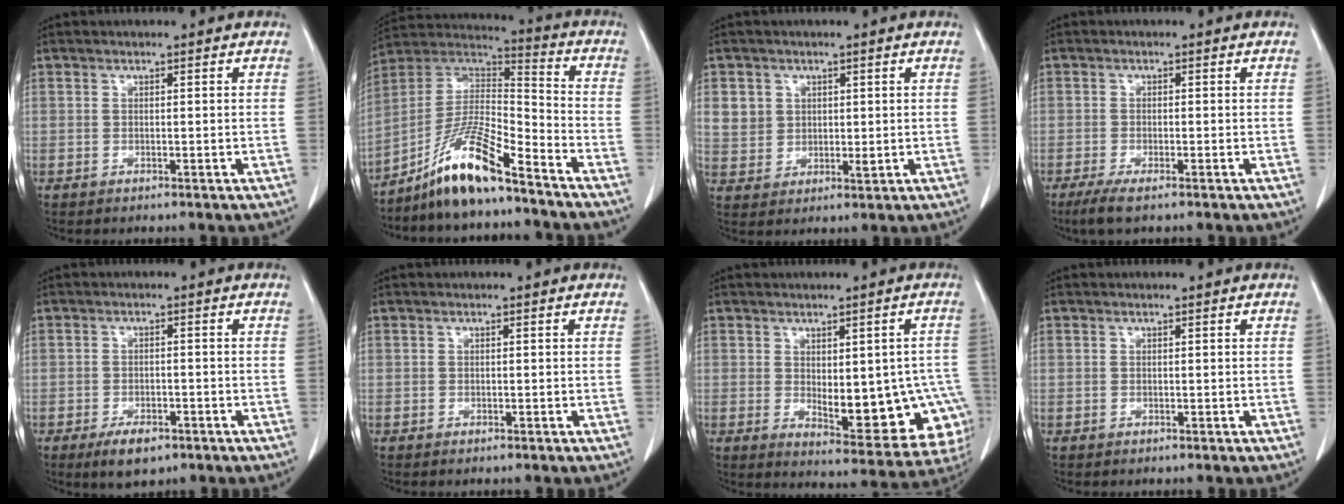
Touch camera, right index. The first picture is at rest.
{"total": 13.2, "force": [-9.7, 1.3, 9.0], "torque": [-0.178, 0.008, -0.178]}
{"total": 5.1, "force": [1.9, 4.6, 1.4], "torque": [-0.022, -0.002, 0.041]}
{"total": 3.5, "force": [-2.4, 0.5, 2.5], "torque": [-0.049, -0.010, -0.044]}
{"total": 4.7, "force": [-3.0, 2.0, 3.0], "torque": [-0.053, -0.003, -0.043]}
{"total": 0.0}
{"total": 14.8, "force": [-2.8, 6.3, 13.1], "torque": [-0.118, 0.005, -0.016]}
{"total": 0.0}